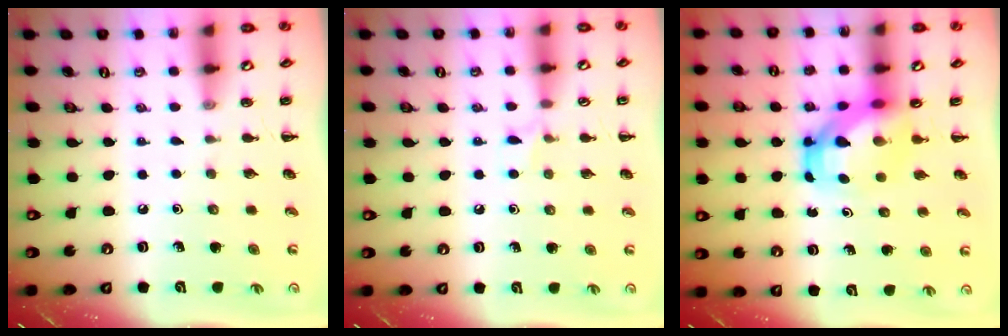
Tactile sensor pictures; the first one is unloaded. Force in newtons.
{"total": 5.0, "press": 4.7, "slide": 1.8}
{"total": 5.8, "press": 5.6, "slide": 1.4}